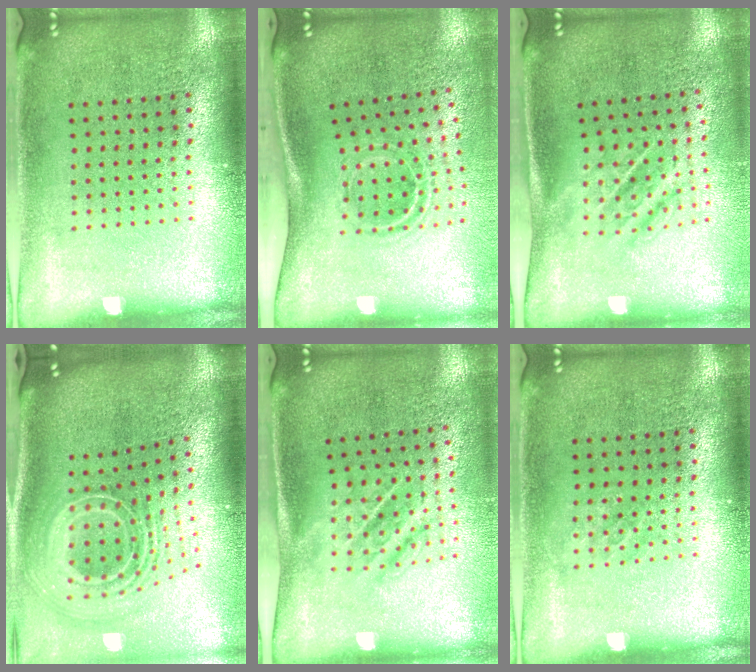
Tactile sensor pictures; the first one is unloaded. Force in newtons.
{"total": 2.0, "press": 1.2, "slide": 1.7}
{"total": 1.7, "press": 1.2, "slide": 1.2}
{"total": 3.1, "press": 2.0, "slide": 2.3}
{"total": 1.7, "press": 1.2, "slide": 1.2}
{"total": 0.8, "press": 0.8, "slide": 0.2}